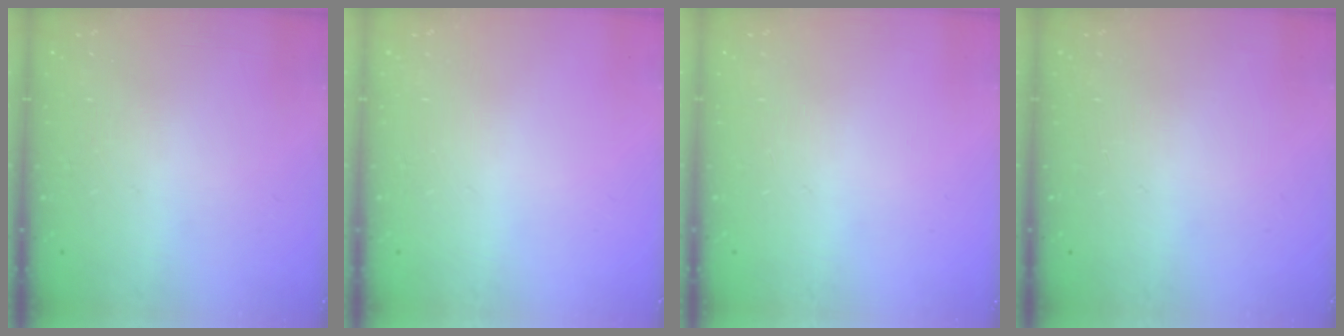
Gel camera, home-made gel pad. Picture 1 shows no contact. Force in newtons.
{"total": 0.0}
{"total": 0.0}
{"total": 0.0}